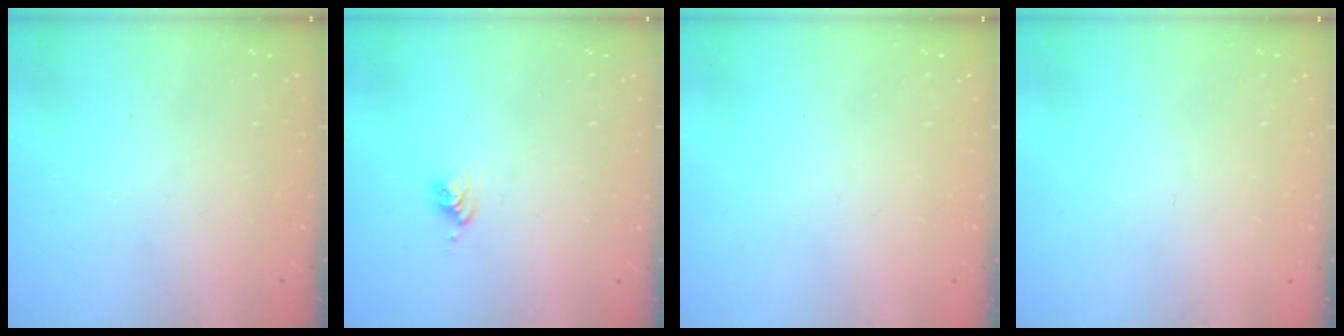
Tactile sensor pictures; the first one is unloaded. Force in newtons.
{"total": 3.7, "press": 3.7, "slide": 0.6}
{"total": 0.0}
{"total": 0.0}